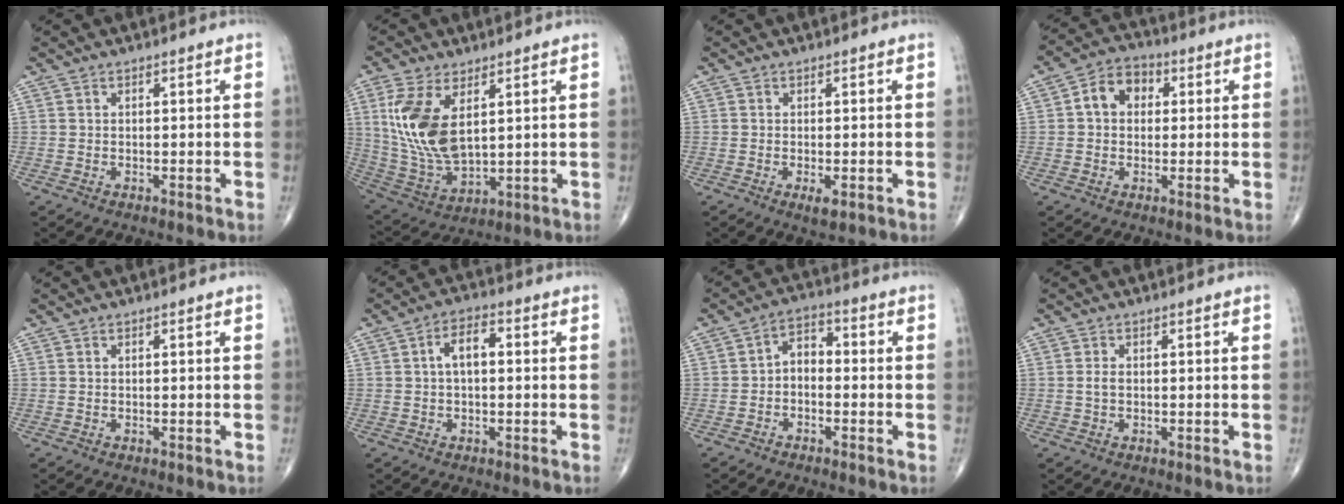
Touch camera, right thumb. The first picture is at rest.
{"total": 14.6, "force": [4.1, 7.4, 11.8], "torque": [-0.245, -0.018, 0.098]}
{"total": 2.2, "force": [-0.8, 0.8, 1.9], "torque": [-0.034, -0.005, -0.011]}
{"total": 7.3, "force": [1.2, 5.6, 4.4], "torque": [-0.055, 0.018, 0.010]}
{"total": 0.0}
{"total": 5.3, "force": [0.6, 2.8, 4.5], "torque": [-0.078, 0.018, 0.003]}
{"total": 4.9, "force": [-1.0, 3.4, 3.4], "torque": [-0.043, 0.028, -0.031]}
{"total": 1.3, "force": [-0.1, 0.8, 1.0], "torque": [-0.022, 0.001, -0.001]}